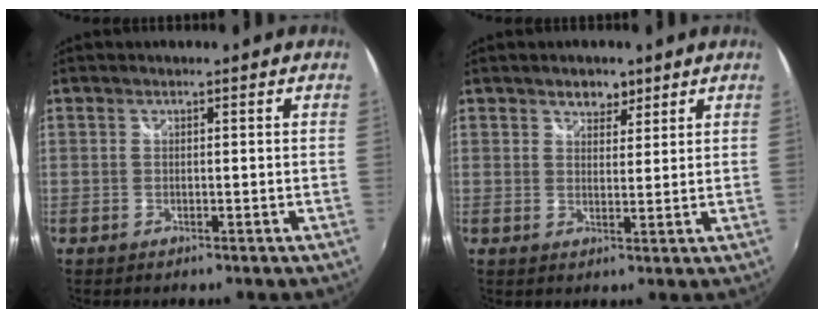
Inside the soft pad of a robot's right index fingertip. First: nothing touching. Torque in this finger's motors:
{"motor_torque": [0.04, 0.05, 0.04, 0.02]}